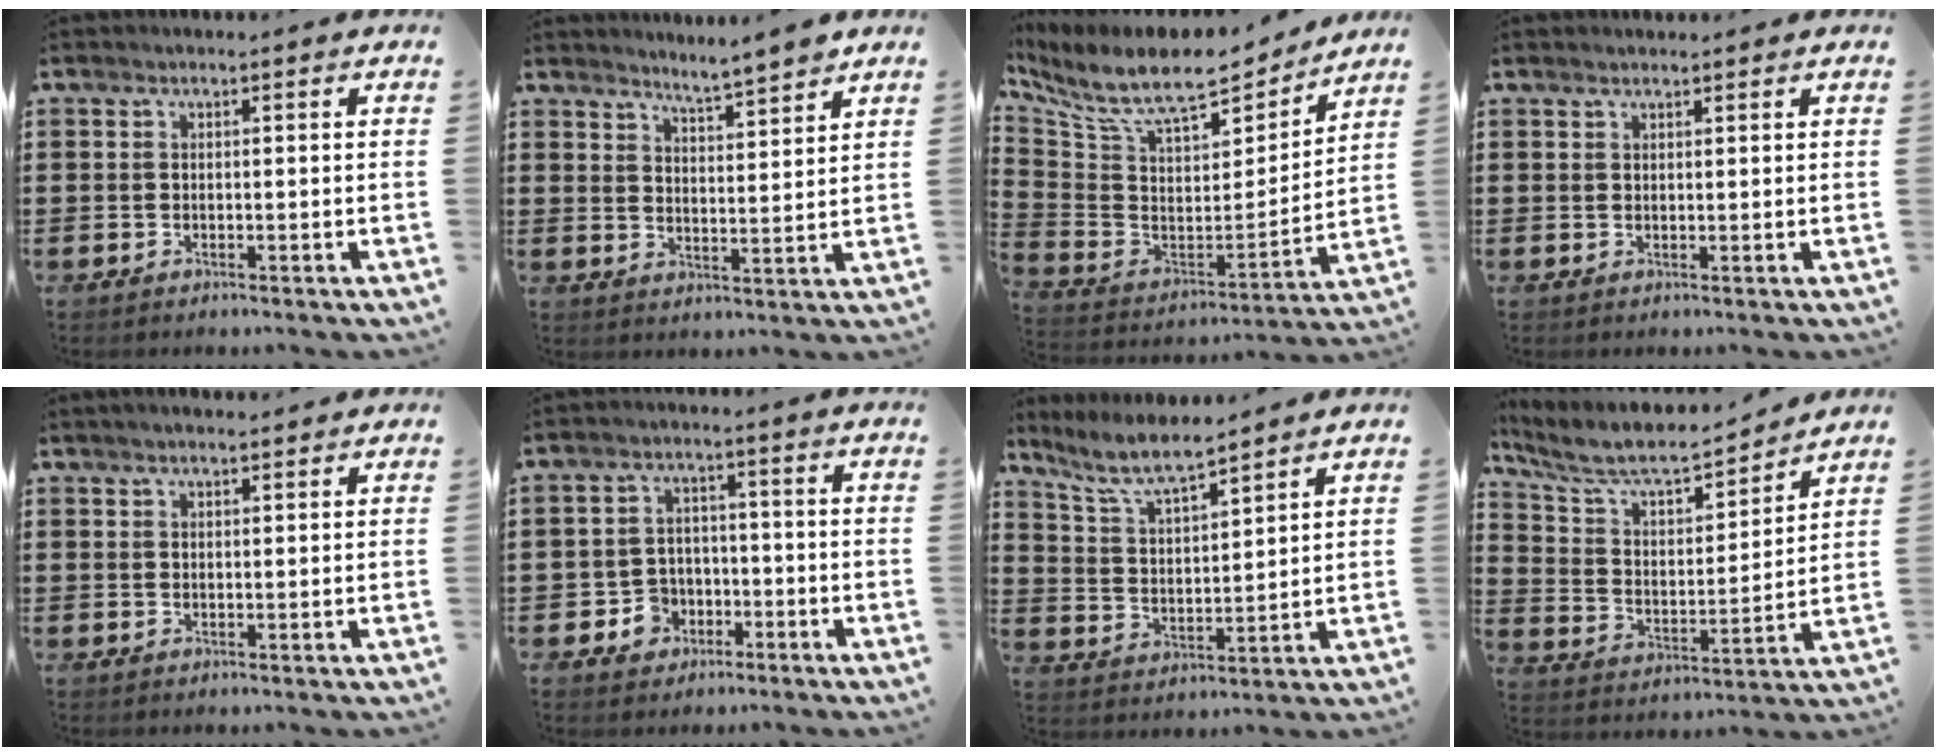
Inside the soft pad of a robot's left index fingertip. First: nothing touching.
{"total": 4.3, "force": [4.2, -0.8, 0.6], "torque": [-0.028, -0.024, 0.074]}
{"total": 10.9, "force": [9.1, 2.5, 5.4], "torque": [-0.146, -0.061, 0.159]}
{"total": 1.0, "force": [1.0, 0.1, 0.2], "torque": [-0.005, 0.000, 0.018]}
{"total": 1.7, "force": [1.5, 0.2, 0.7], "torque": [-0.015, 0.004, 0.028]}
{"total": 4.8, "force": [-2.1, 4.1, 1.4], "torque": [-0.041, 0.009, -0.041]}
{"total": 7.2, "force": [6.3, 0.9, 3.4], "torque": [-0.090, -0.027, 0.111]}
{"total": 7.5, "force": [6.6, 1.7, 3.1], "torque": [-0.091, -0.041, 0.109]}